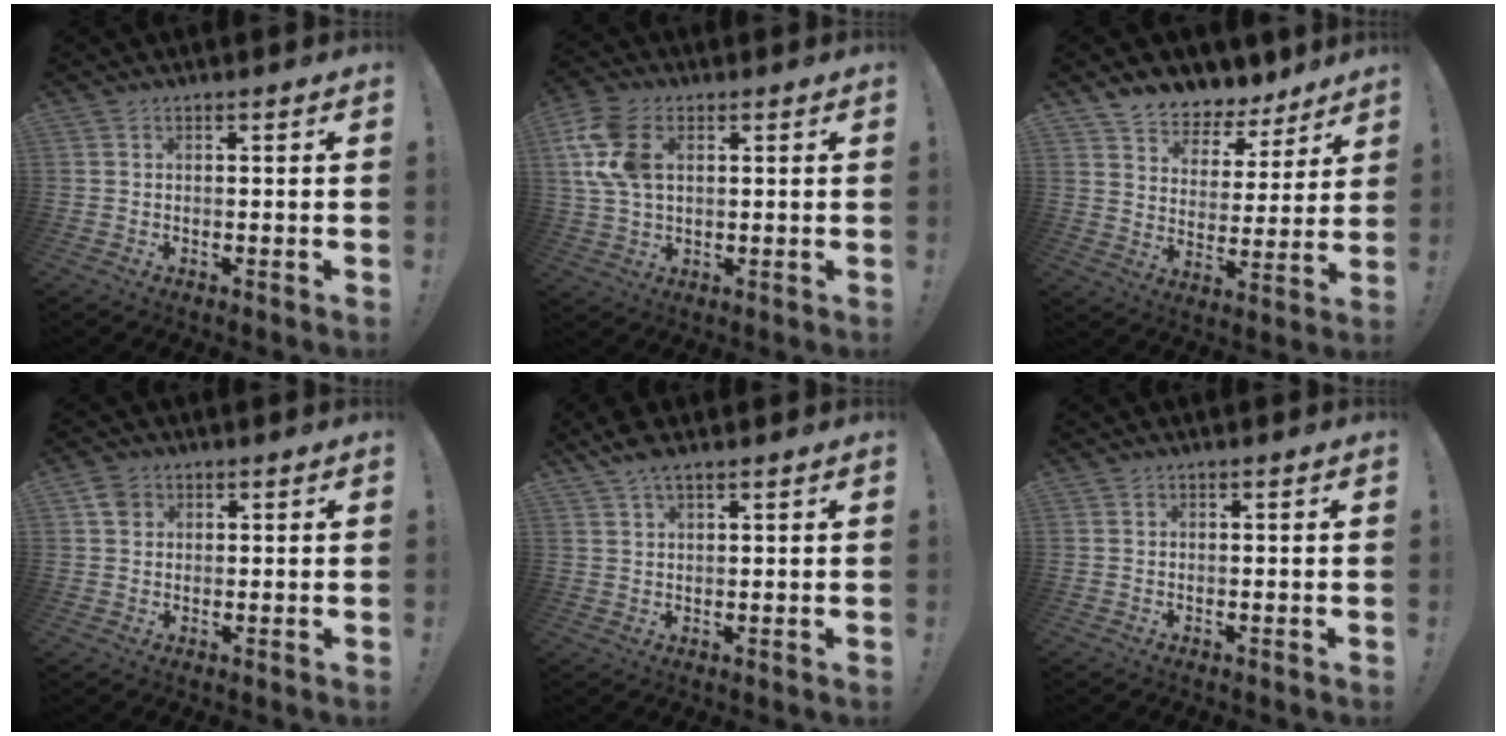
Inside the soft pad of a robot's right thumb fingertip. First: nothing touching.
{"total": 11.9, "force": [3.4, 7.7, 8.4], "torque": [-0.181, 0.010, 0.069]}
{"total": 7.8, "force": [6.7, 3.8, 1.0], "torque": [-0.014, -0.064, 0.126]}
{"total": 3.5, "force": [1.5, 2.9, 1.2], "torque": [-0.013, 0.000, 0.028]}
{"total": 4.5, "force": [3.4, 1.4, 2.7], "torque": [-0.048, -0.013, 0.062]}
{"total": 0.0}